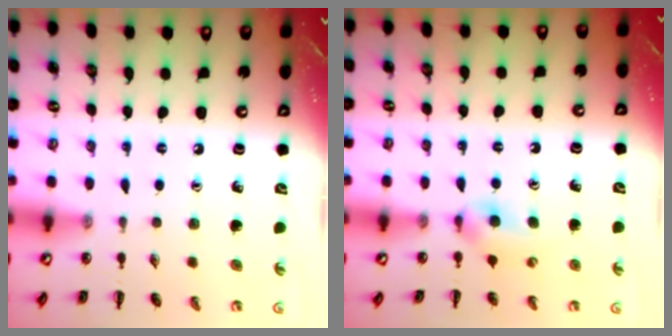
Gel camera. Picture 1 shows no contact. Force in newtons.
{"total": 3.7, "press": 3.4, "slide": 1.5}